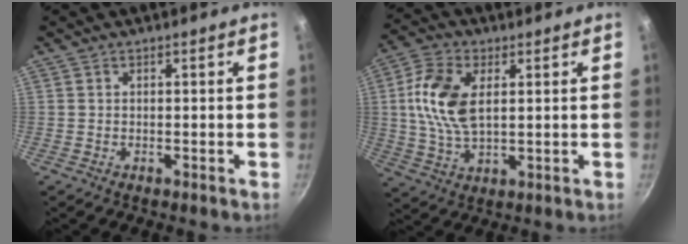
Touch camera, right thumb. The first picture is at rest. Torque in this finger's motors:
{"motor_torque": [-0.99, 1.34, 0.47, -0.05, 0.12]}